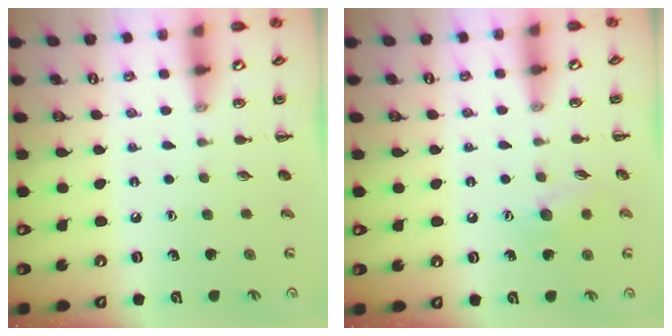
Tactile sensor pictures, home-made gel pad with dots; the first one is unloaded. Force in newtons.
{"total": 7.2, "press": 7.1, "slide": 1.0}